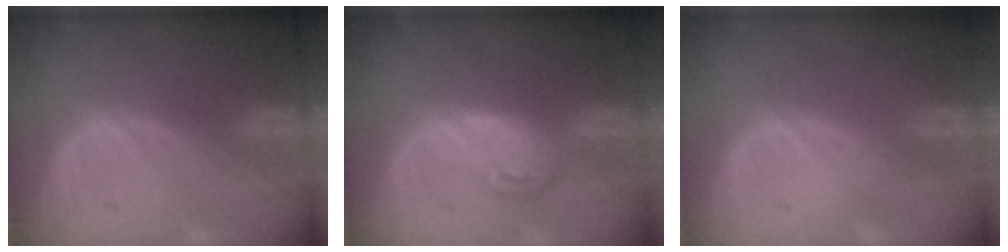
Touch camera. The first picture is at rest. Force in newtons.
{"total": 5.5, "press": 4.8, "slide": 2.6}
{"total": 0.0}